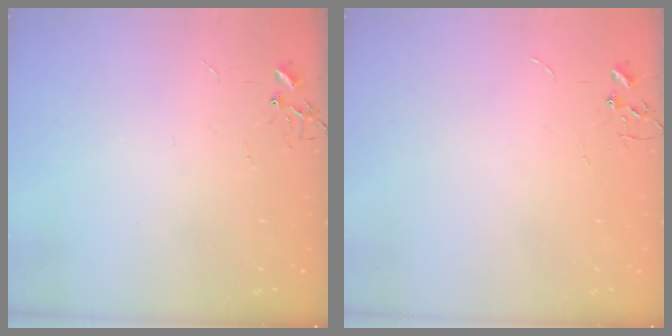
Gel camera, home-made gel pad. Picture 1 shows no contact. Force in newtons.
{"total": 0.0}